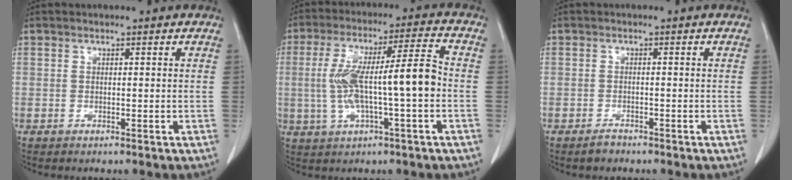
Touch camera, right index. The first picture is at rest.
{"total": 12.6, "force": [-1.1, 1.5, 12.5], "torque": [-0.234, 0.025, -0.015]}
{"total": 1.6, "force": [-1.3, 0.6, 0.5], "torque": [-0.011, 0.000, -0.019]}